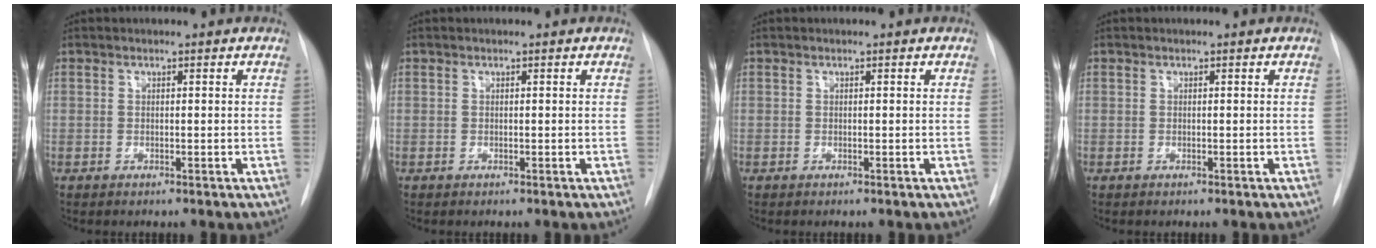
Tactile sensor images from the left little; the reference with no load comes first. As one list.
[{"total": 0.0}, {"total": 0.0}, {"total": 0.0}]